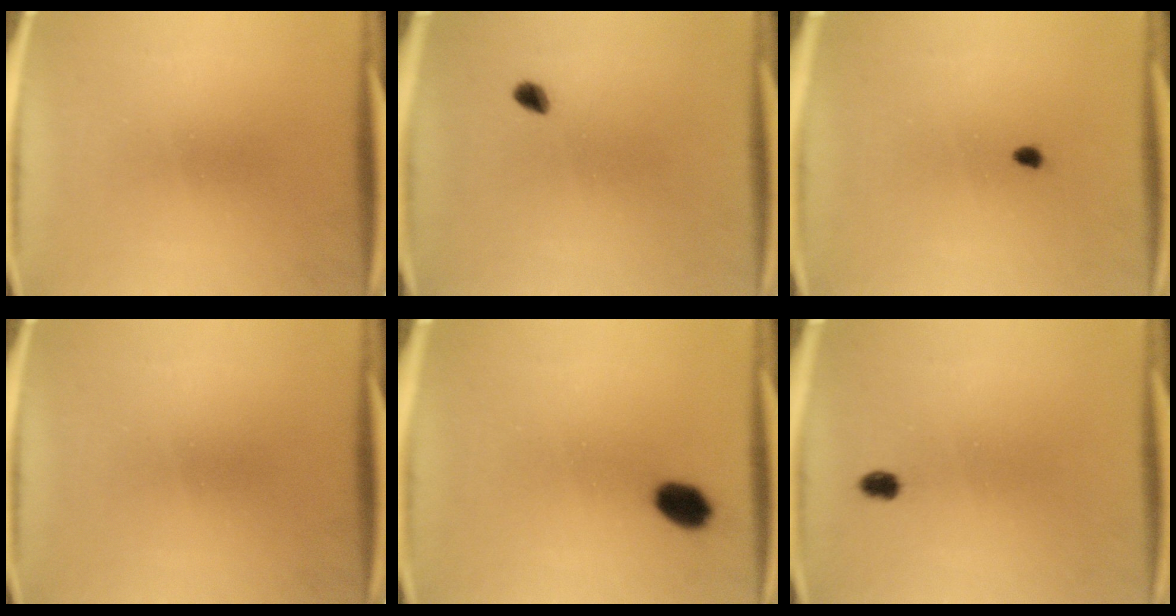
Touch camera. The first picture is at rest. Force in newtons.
{"total": 1.7}
{"total": 0.7}
{"total": 0.0}
{"total": 5.5}
{"total": 1.9}